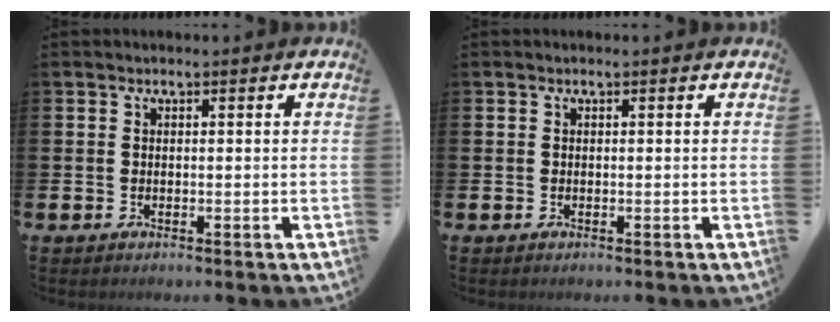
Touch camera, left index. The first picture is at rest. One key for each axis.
{"total": 0.0}